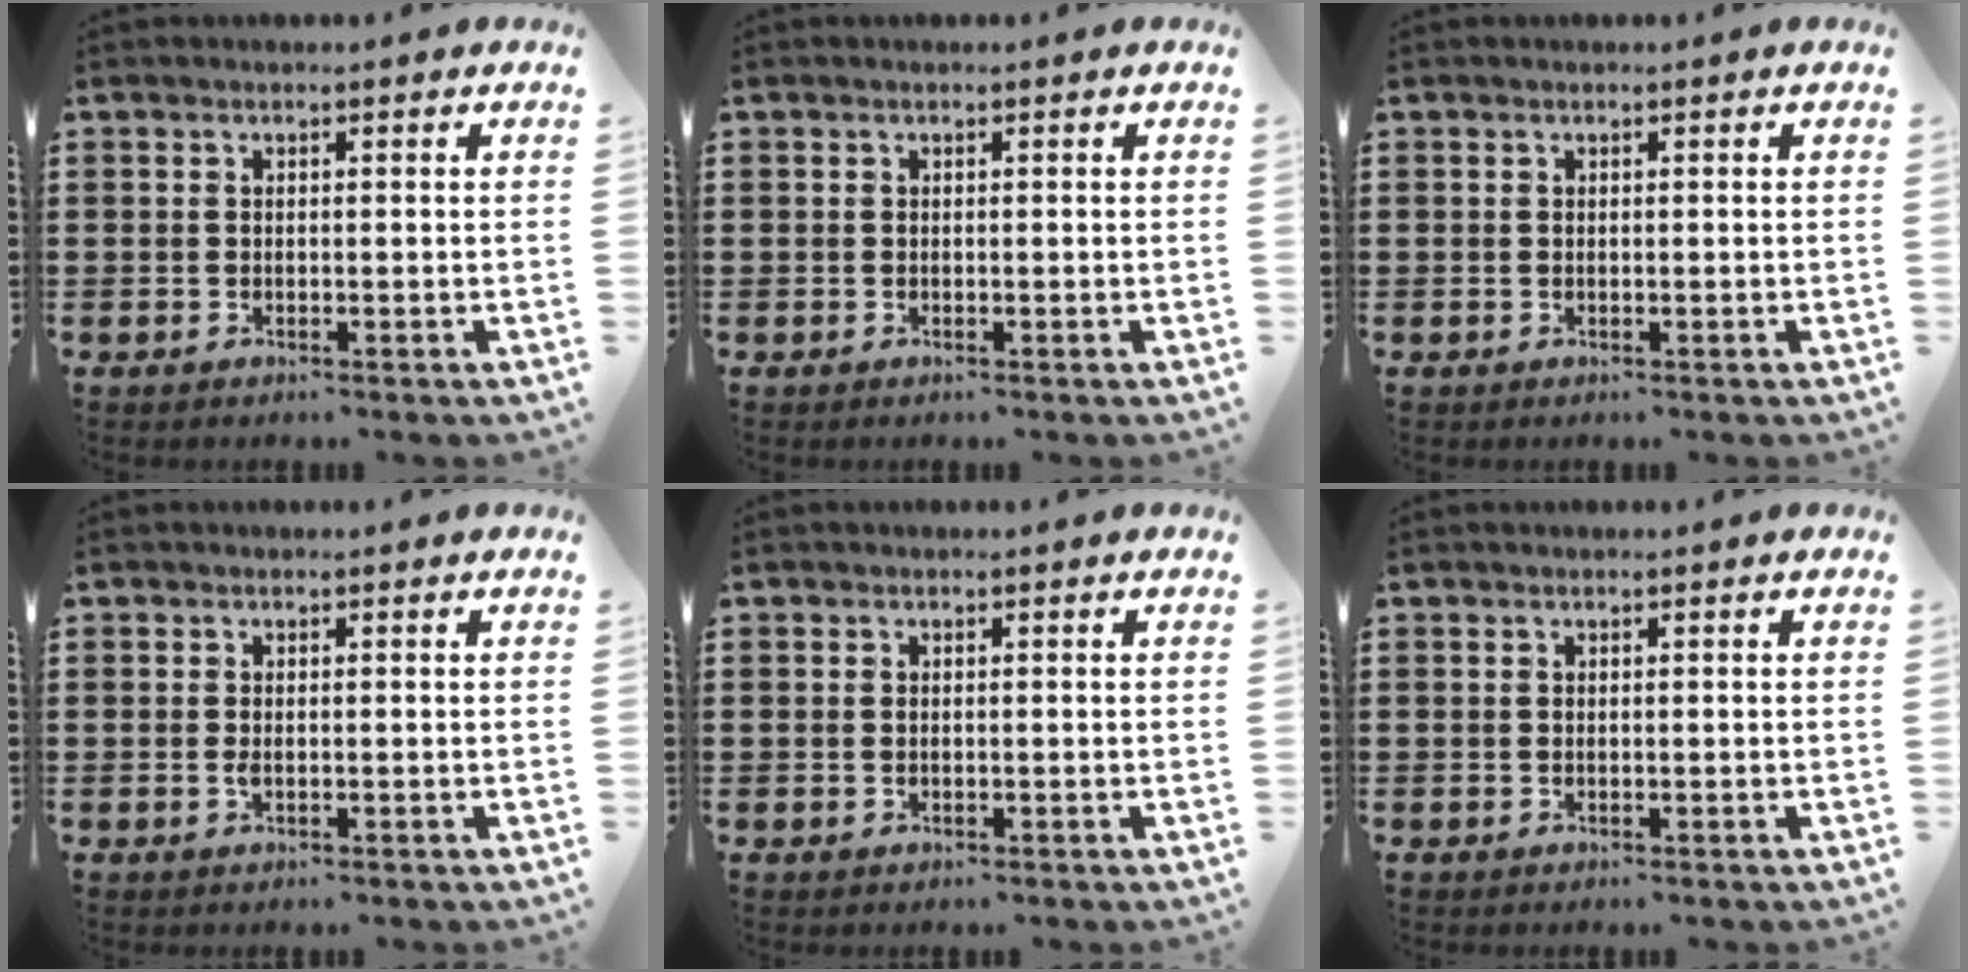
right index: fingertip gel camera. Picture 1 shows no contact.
{"total": 0.0}
{"total": 0.0}
{"total": 0.9, "force": [-0.1, 0.3, 0.8], "torque": [-0.018, -0.002, -0.002]}
{"total": 0.5, "force": [0.0, 0.3, 0.4], "torque": [-0.011, 0.000, -0.001]}
{"total": 0.0}